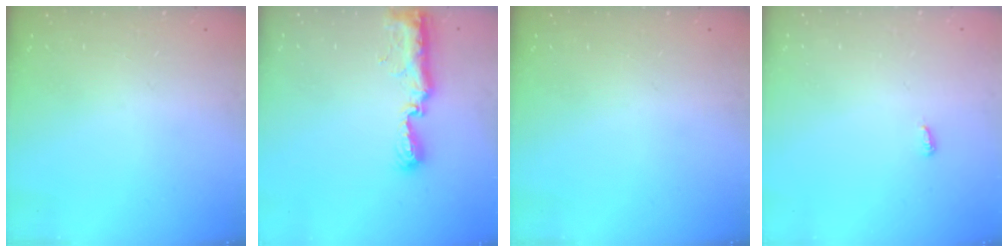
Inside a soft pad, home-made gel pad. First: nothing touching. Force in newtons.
{"total": 8.9, "press": 8.9, "slide": 0.8}
{"total": 0.0}
{"total": 2.9, "press": 2.9, "slide": 0.3}